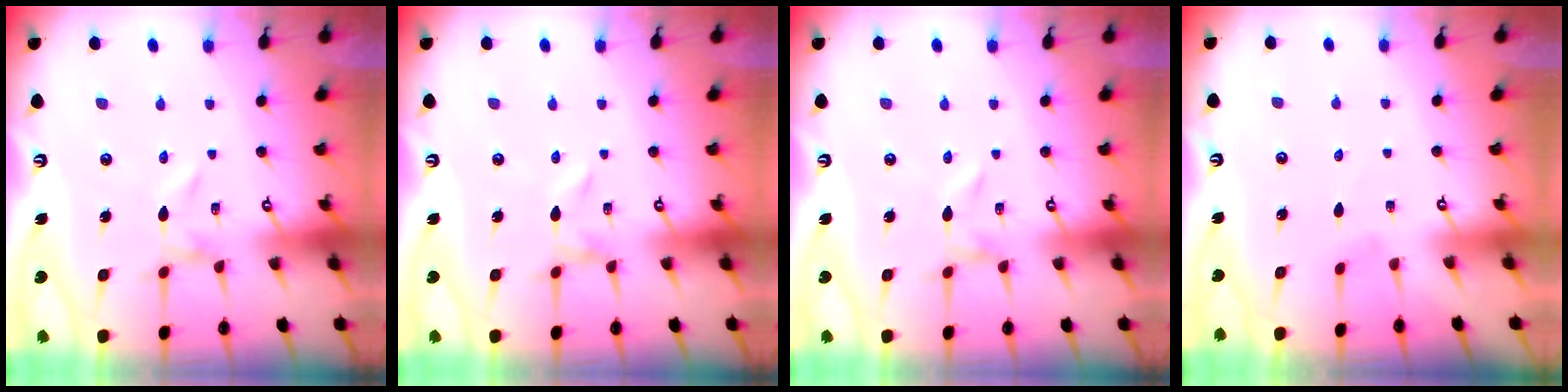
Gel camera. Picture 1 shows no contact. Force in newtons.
{"total": 0.0}
{"total": 0.0}
{"total": 0.8, "press": 0.8, "slide": 0.1}